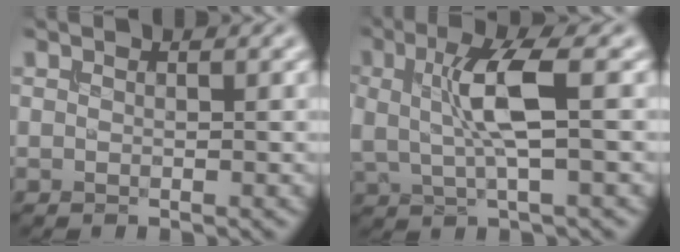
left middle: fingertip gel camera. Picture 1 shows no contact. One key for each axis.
{"total": 5.1, "fx": 0.8, "fy": 1.3, "fz": 4.8, "tx": -0.104, "ty": 0.004, "tz": 0.017}